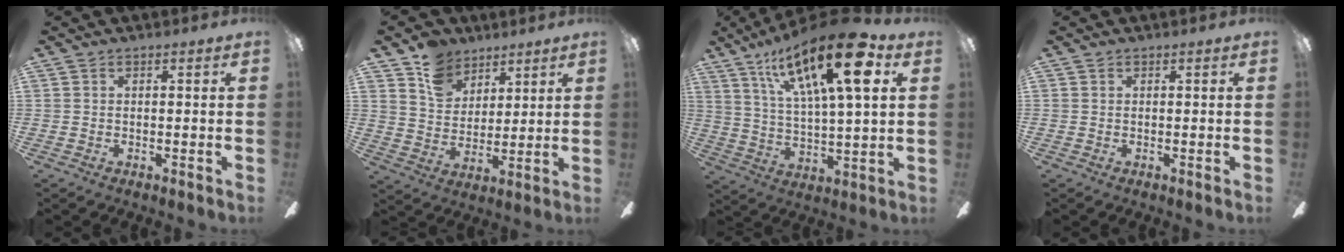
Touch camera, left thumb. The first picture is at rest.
{"total": 10.7, "force": [7.6, 7.2, 2.4], "torque": [-0.056, -0.036, 0.148]}
{"total": 23.9, "force": [12.2, 7.2, 19.2], "torque": [-0.311, -0.055, 0.188]}
{"total": 0.0}